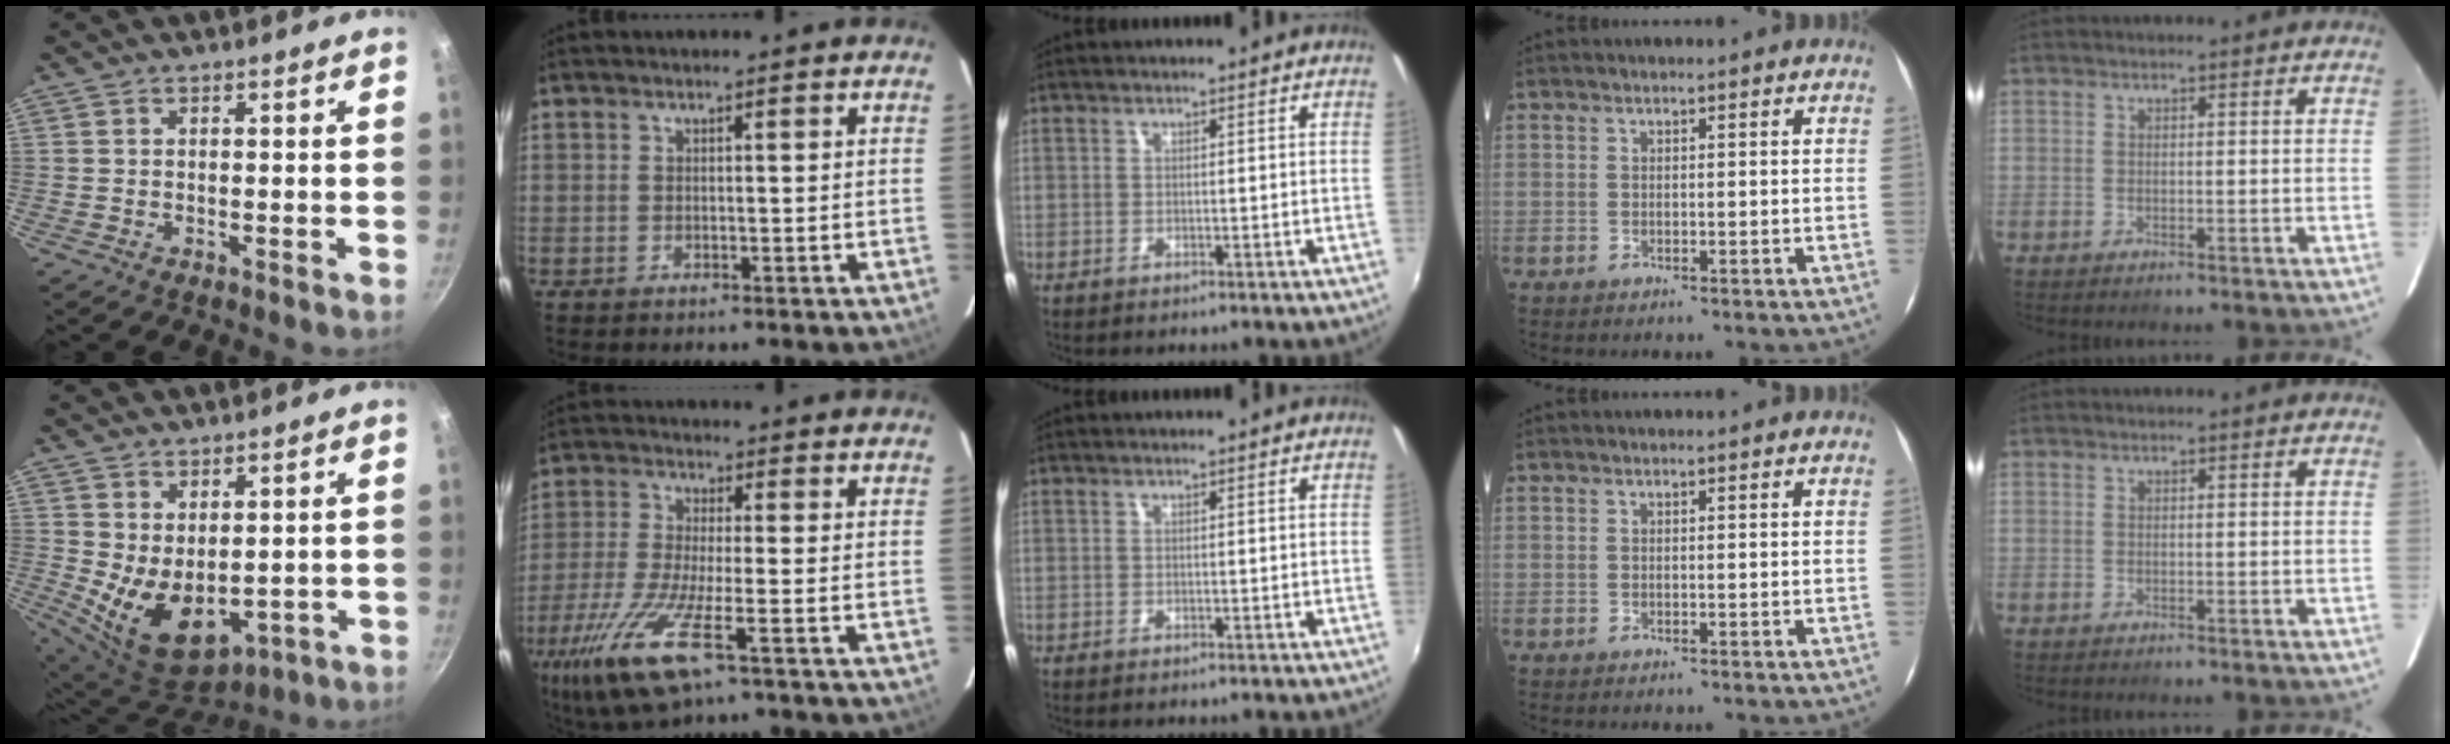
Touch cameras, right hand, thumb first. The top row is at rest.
{"thumb": {"total": 11.3, "force": [0.3, 7.3, 8.6], "torque": [-0.123, -0.031, 0.035]}, "index": {"total": 15.3, "force": [-8.5, 3.0, 12.3], "torque": [-0.266, -0.050, -0.162]}}